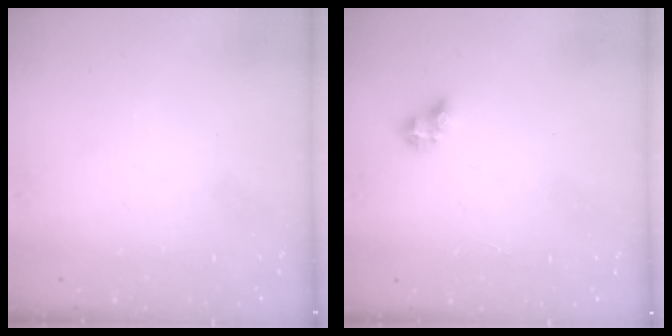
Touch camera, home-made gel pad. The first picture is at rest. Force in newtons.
{"total": 4.9, "press": 4.9, "slide": 0.5}